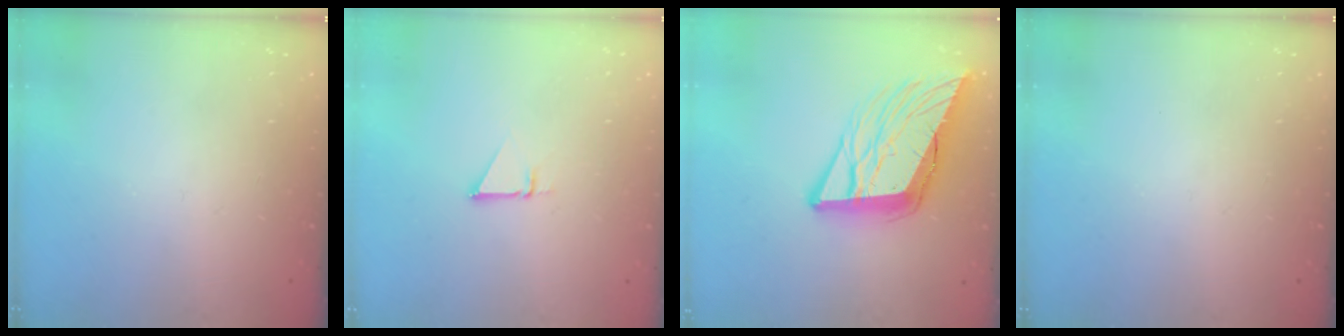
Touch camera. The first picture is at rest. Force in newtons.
{"total": 1.4, "press": 1.4, "slide": 0.0}
{"total": 15.3, "press": 15.1, "slide": 2.7}
{"total": 0.0}